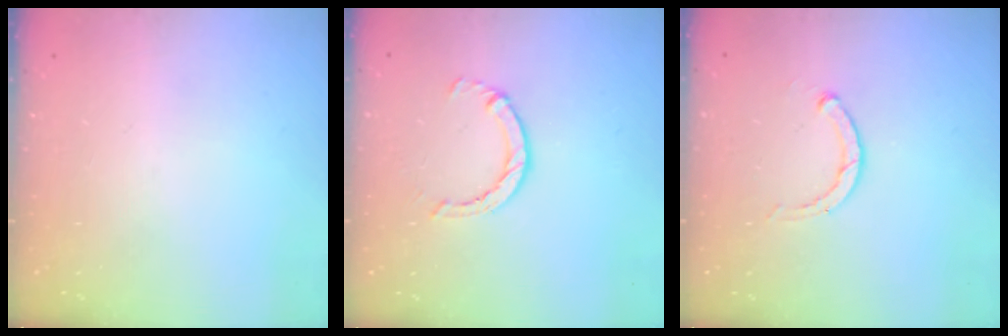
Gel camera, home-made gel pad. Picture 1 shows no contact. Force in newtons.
{"total": 2.4, "press": 2.4, "slide": 0.4}
{"total": 2.3, "press": 2.3, "slide": 0.3}